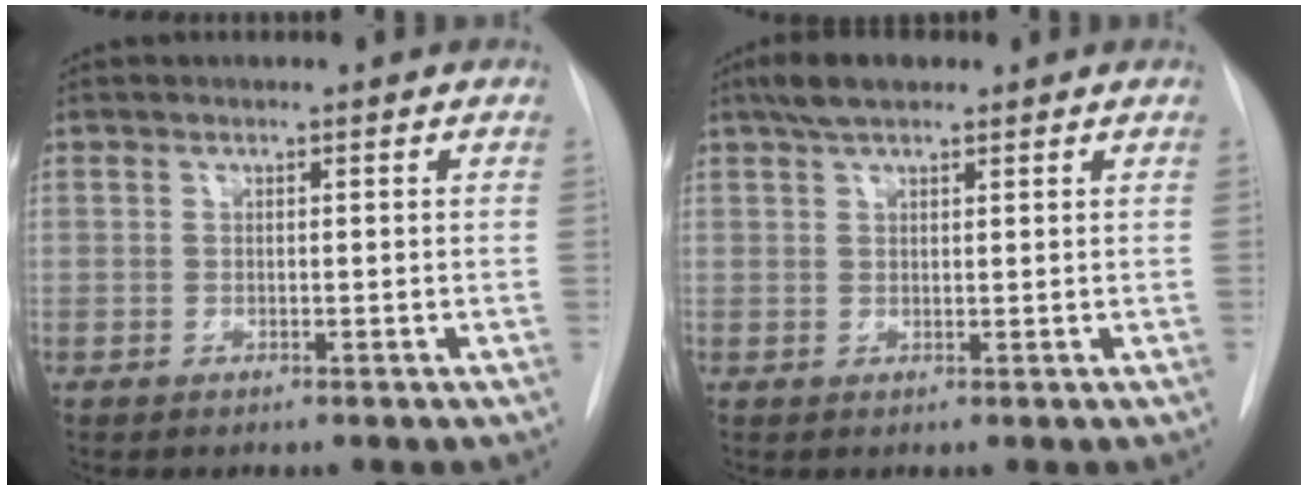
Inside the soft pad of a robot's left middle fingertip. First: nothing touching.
{"total": 4.3, "force": [3.2, 1.5, 2.6], "torque": [-0.055, 0.016, 0.056]}